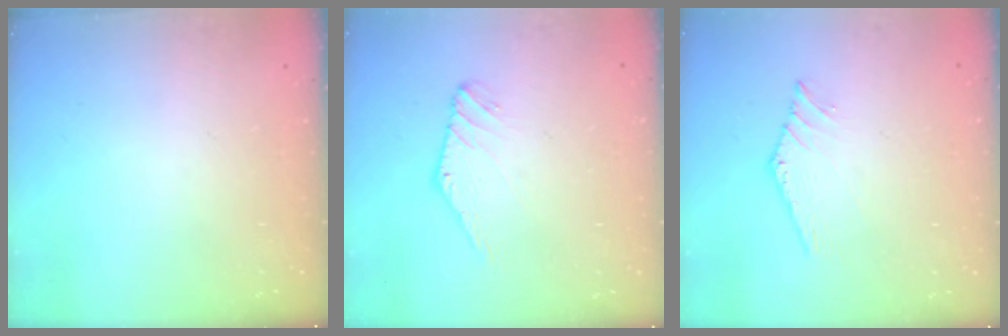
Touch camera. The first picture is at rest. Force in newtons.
{"total": 1.4, "press": 1.4, "slide": 0.1}
{"total": 0.5, "press": 0.5, "slide": 0.2}